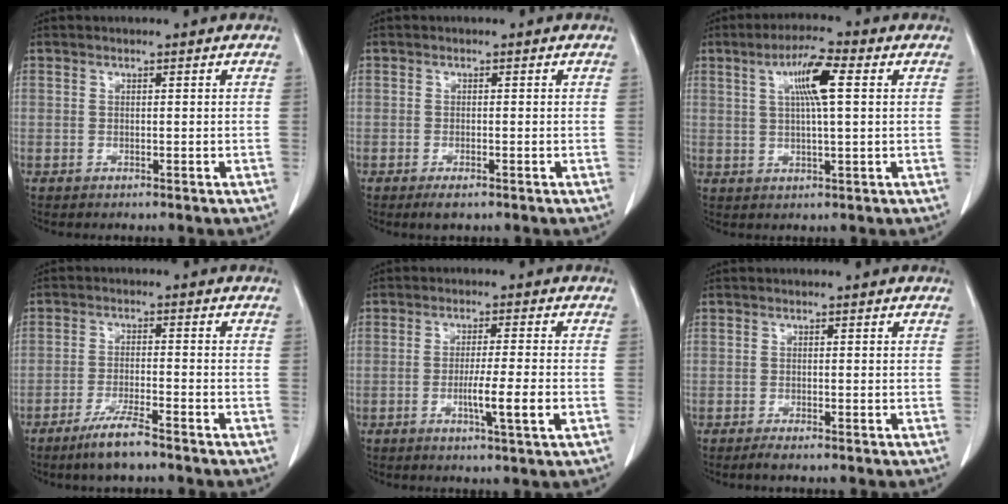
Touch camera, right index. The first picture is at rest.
{"total": 1.9, "force": [-1.2, 0.4, 1.4], "torque": [-0.024, -0.004, -0.015]}
{"total": 7.2, "force": [2.1, 0.6, 6.8], "torque": [-0.124, 0.008, 0.035]}
{"total": 5.7, "force": [-4.3, 0.2, 3.8], "torque": [-0.075, -0.012, -0.081]}
{"total": 6.1, "force": [-1.8, -0.5, 5.8], "torque": [-0.097, -0.010, -0.028]}
{"total": 1.3, "force": [-1.0, -0.1, 0.9], "torque": [-0.018, -0.004, -0.020]}